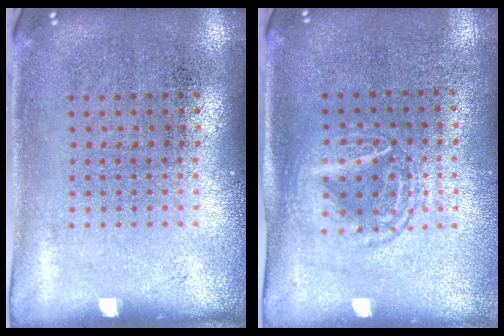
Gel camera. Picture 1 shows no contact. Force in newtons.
{"total": 1.4, "press": 1.3, "slide": 0.6}